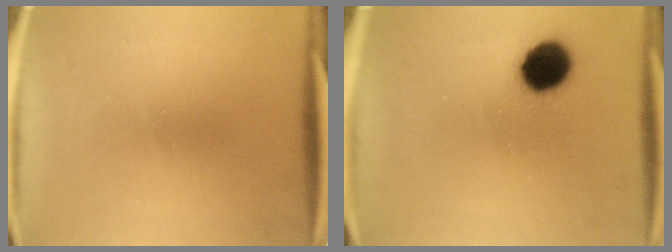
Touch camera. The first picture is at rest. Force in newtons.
{"total": 9.9}